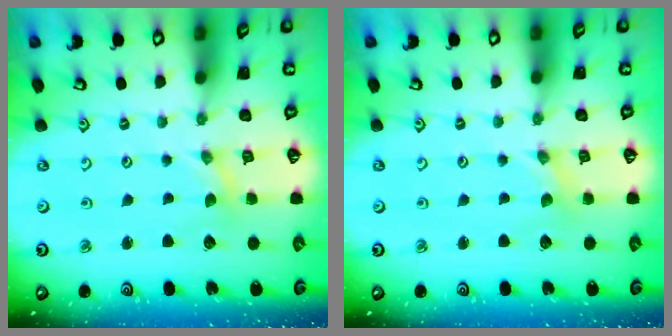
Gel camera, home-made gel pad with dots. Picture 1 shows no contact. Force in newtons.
{"total": 0.0}